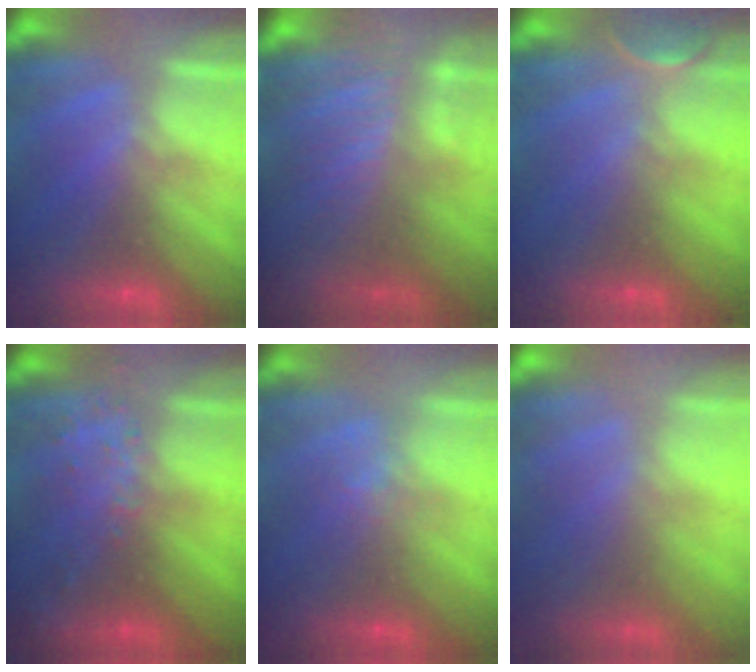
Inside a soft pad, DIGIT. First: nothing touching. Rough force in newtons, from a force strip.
{"total": 4.2}
{"total": 2.5}
{"total": 2.8}
{"total": 1.2}
{"total": 2.2}